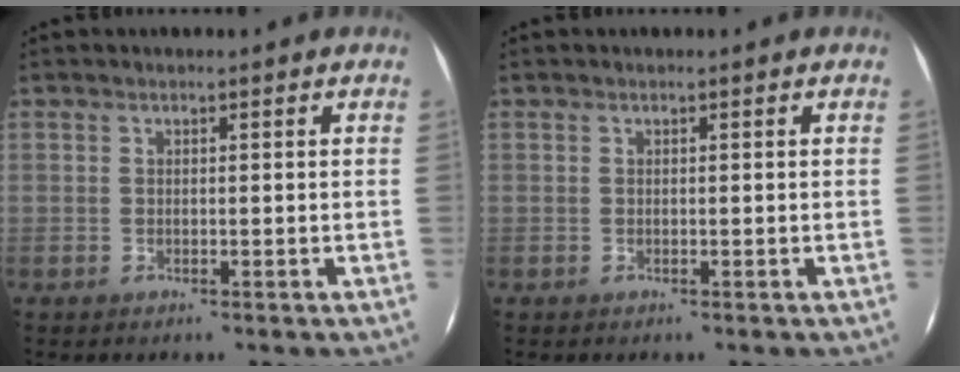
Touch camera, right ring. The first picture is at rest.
{"total": 0.0}